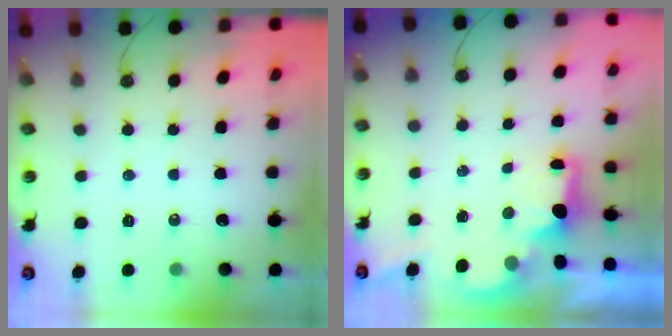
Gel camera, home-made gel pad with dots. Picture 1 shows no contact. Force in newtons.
{"total": 1.9, "press": 1.8, "slide": 0.7}